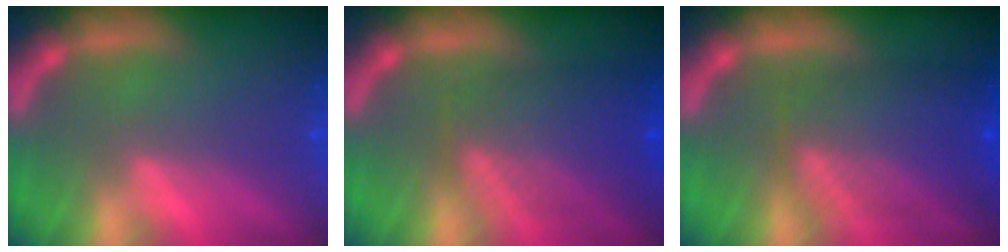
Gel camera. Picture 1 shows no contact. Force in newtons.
{"total": 6.6}
{"total": 7.1}